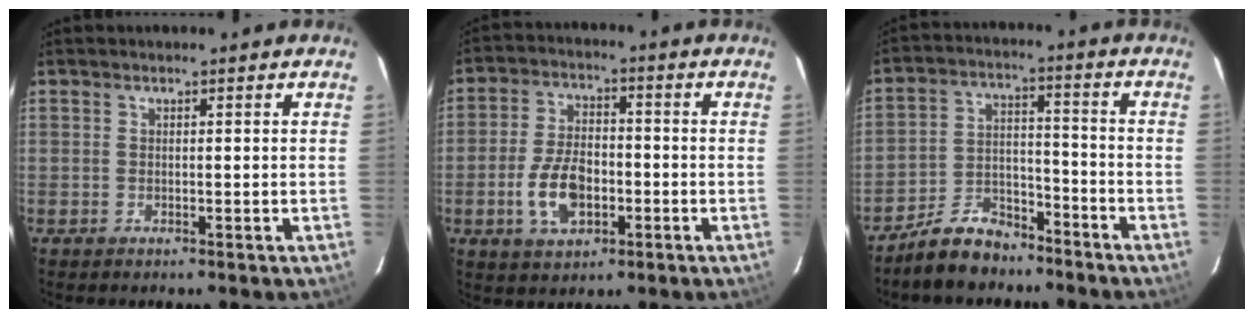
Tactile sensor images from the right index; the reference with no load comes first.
{"total": 10.2, "force": [-3.1, 5.9, 7.8], "torque": [-0.158, 0.006, -0.049]}
{"total": 9.2, "force": [-7.5, 4.5, 2.9], "torque": [-0.073, 0.028, -0.123]}